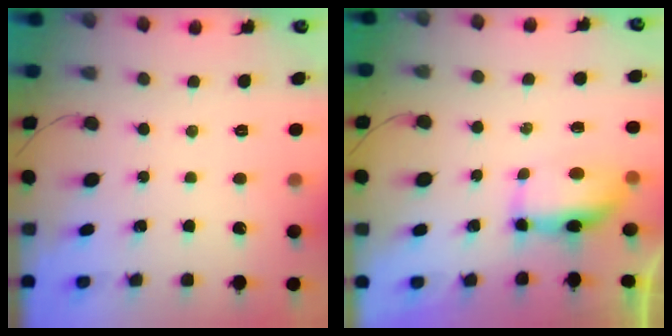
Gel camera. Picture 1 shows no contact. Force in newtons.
{"total": 6.6, "press": 6.6, "slide": 0.9}